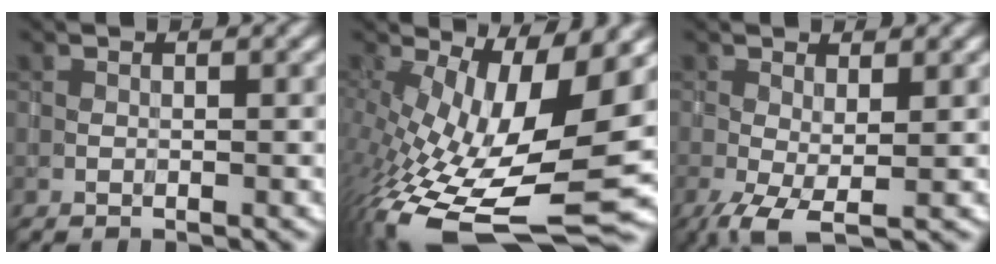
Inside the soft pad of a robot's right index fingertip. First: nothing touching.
{"total": 15.7, "force": [-2.9, 6.0, 14.2], "torque": [-0.268, -0.032, -0.040]}
{"total": 3.7, "force": [-1.4, 1.1, 3.2], "torque": [-0.073, -0.008, -0.029]}